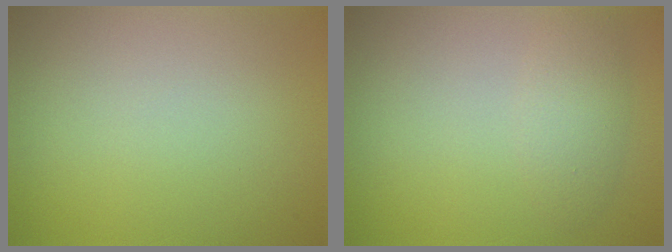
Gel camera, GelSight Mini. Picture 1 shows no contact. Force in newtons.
{"total": 2.0, "press": 2.0, "slide": 0.1}